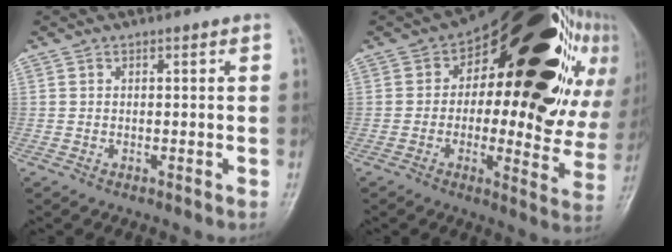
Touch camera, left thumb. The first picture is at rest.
{"total": 33.1, "force": [10.1, 16.2, 27.0], "torque": [-0.290, 0.048, 0.152]}